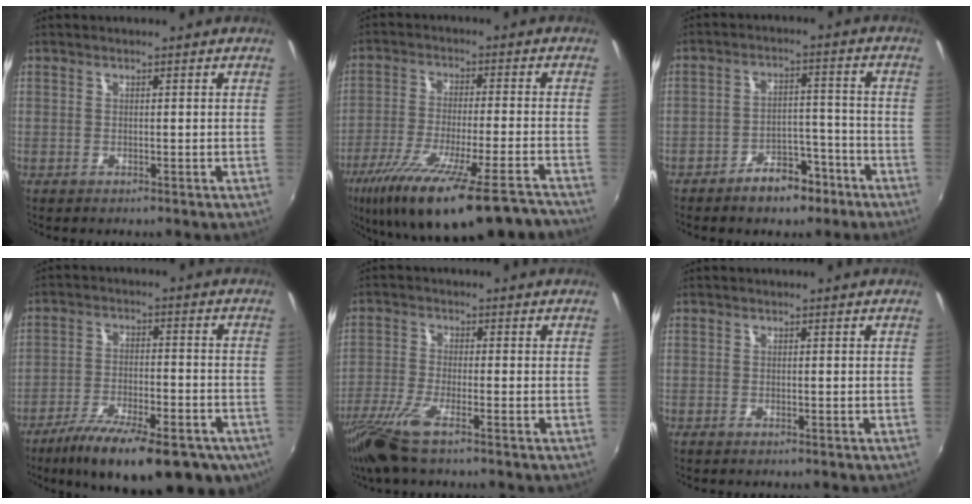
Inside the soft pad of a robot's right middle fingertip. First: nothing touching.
{"total": 22.0, "force": [-16.6, 2.8, 14.2], "torque": [-0.255, -0.068, -0.260]}
{"total": 7.8, "force": [-5.6, 4.0, 3.7], "torque": [-0.070, 0.020, -0.073]}
{"total": 21.4, "force": [-14.5, 7.3, 14.0], "torque": [-0.240, -0.049, -0.209]}
{"total": 8.7, "force": [-6.0, 1.2, 6.1], "torque": [-0.147, -0.028, -0.120]}
{"total": 0.7, "force": [-0.6, 0.1, 0.3], "torque": [-0.007, -0.004, -0.012]}